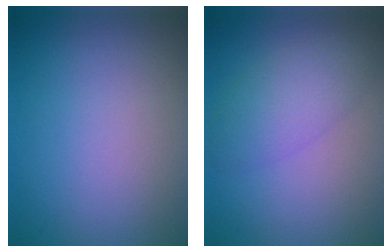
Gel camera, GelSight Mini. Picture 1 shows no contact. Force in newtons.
{"total": 3.7, "press": 3.7, "slide": 0.0}